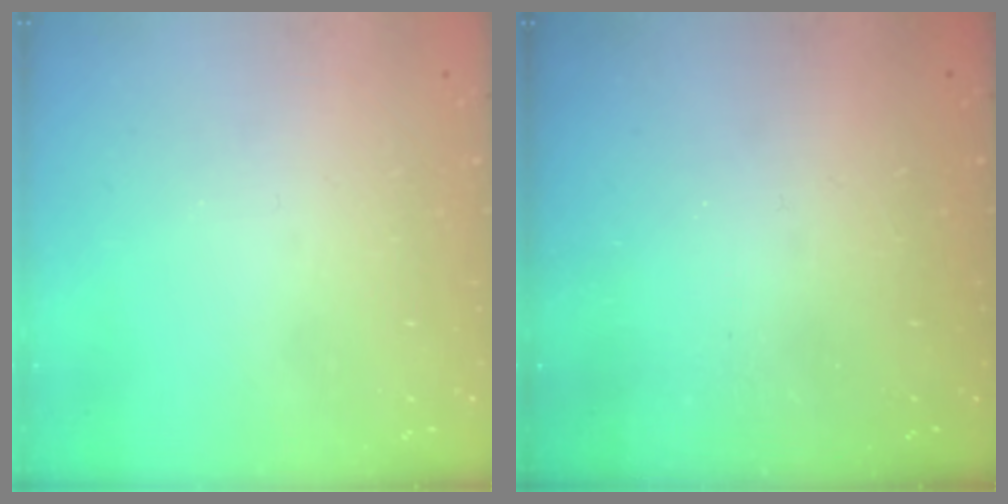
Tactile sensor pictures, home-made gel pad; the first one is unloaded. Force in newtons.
{"total": 0.8, "press": 0.8, "slide": 0.3}